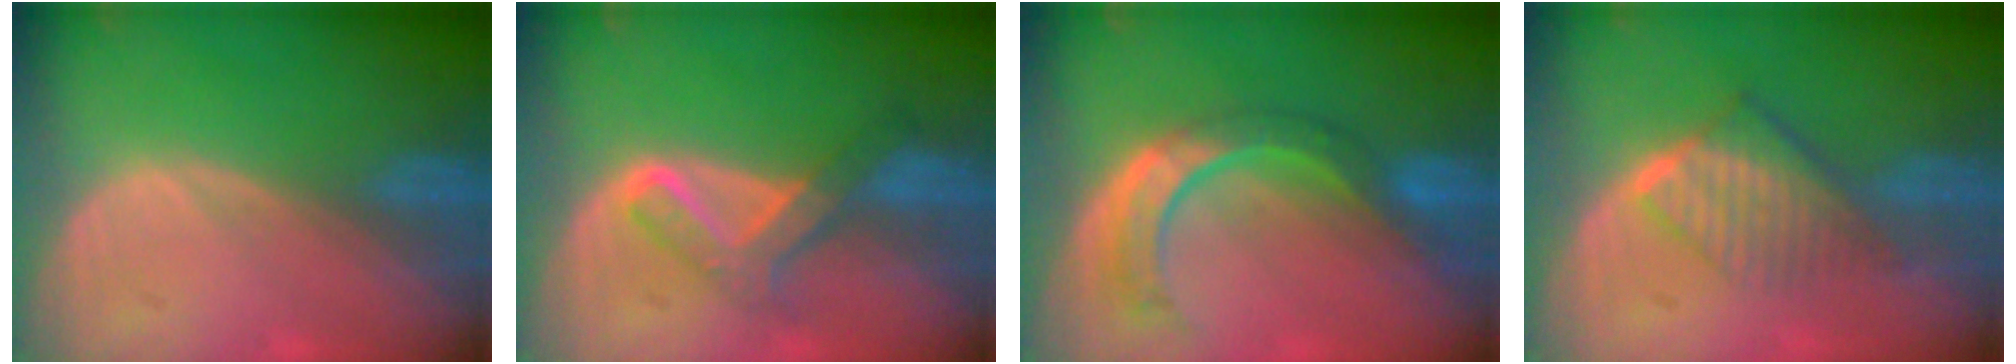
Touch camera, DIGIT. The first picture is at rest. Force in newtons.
{"total": 5.9, "press": 5.7, "slide": 1.6}
{"total": 8.5, "press": 7.2, "slide": 4.5}
{"total": 6.7, "press": 6.0, "slide": 2.9}